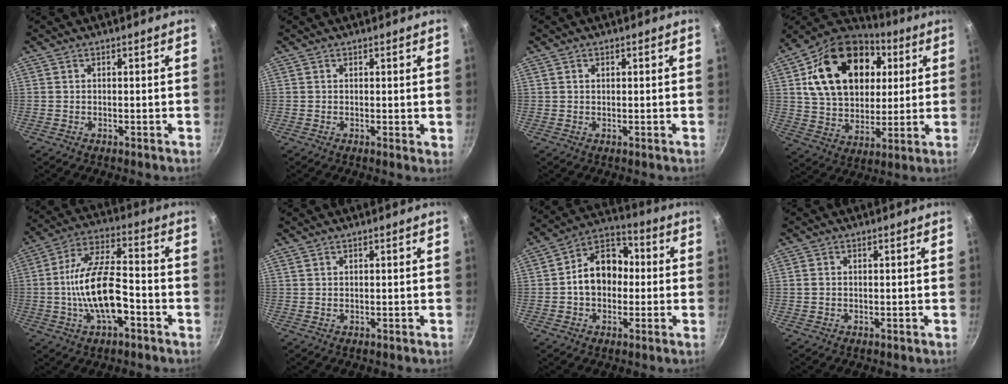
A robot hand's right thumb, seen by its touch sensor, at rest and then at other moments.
{"total": 1.1, "force": [0.5, 0.4, 0.8], "torque": [-0.011, -0.001, 0.007]}
{"total": 0.9, "force": [0.3, 0.6, 0.5], "torque": [-0.007, 0.004, 0.006]}
{"total": 25.3, "force": [7.1, 17.7, 16.6], "torque": [-0.268, 0.003, 0.117]}
{"total": 15.1, "force": [-3.9, 6.6, 13.0], "torque": [-0.225, 0.041, -0.078]}
{"total": 0.5, "force": [0.5, 0.2, 0.2], "torque": [-0.002, -0.005, 0.009]}
{"total": 12.6, "force": [-0.1, 9.4, 8.4], "torque": [-0.091, 0.035, -0.020]}
{"total": 1.0, "force": [0.1, 0.9, 0.5], "torque": [-0.008, 0.004, 0.001]}